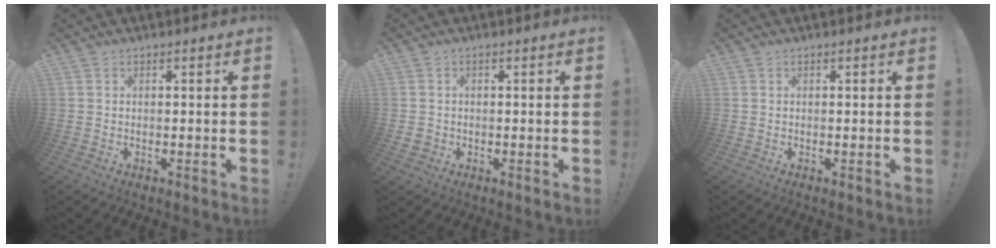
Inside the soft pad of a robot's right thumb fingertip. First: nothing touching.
{"total": 1.9, "force": [-0.2, 1.8, 0.5], "torque": [0.002, -0.002, -0.003]}
{"total": 0.0}